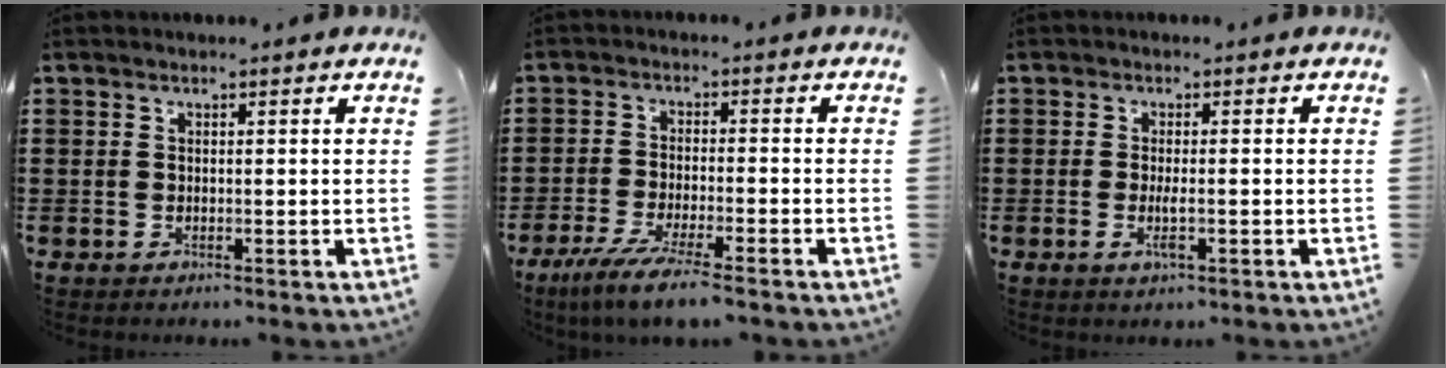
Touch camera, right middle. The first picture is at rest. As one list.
[{"total": 5.4, "force": [-4.5, -0.3, 3.1], "torque": [-0.068, -0.020, -0.087]}, {"total": 2.3, "force": [-0.7, 0.5, 2.2], "torque": [-0.046, -0.003, -0.015]}]